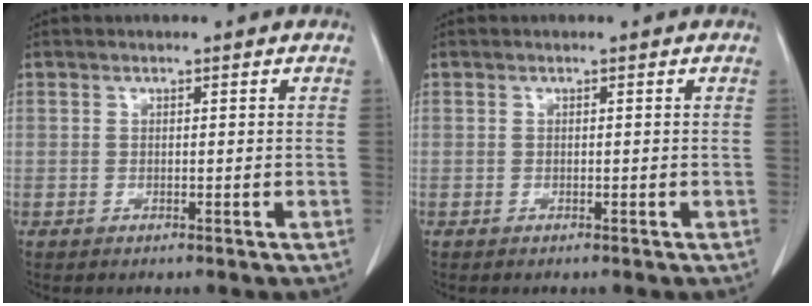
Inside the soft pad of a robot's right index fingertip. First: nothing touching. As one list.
[{"total": 0.0}]